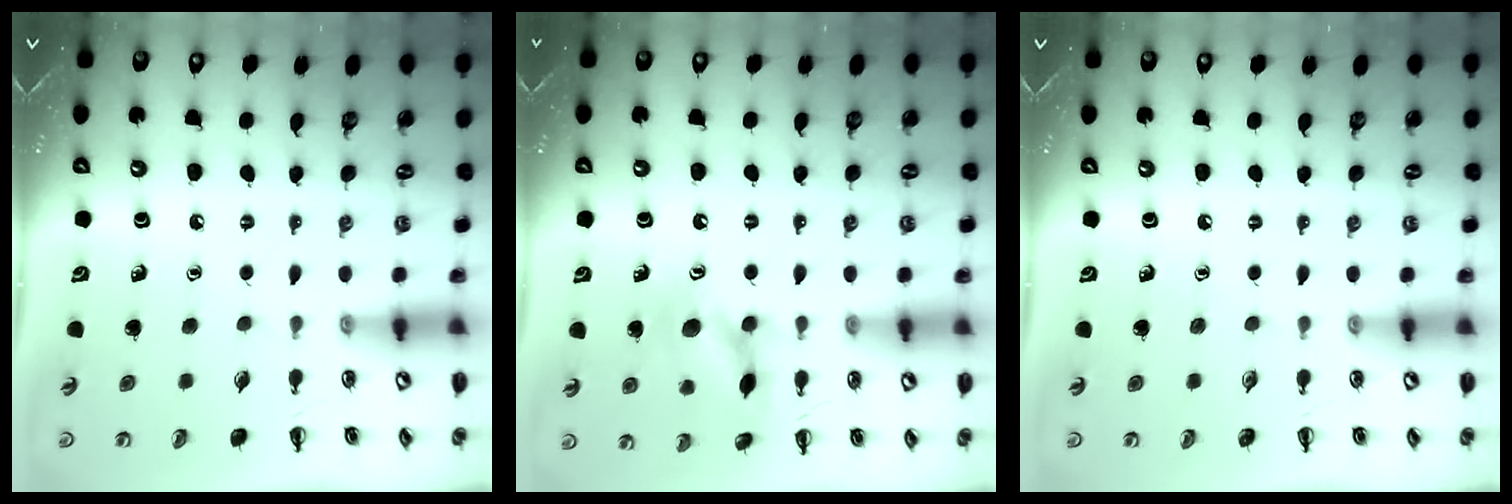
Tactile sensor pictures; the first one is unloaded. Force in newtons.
{"total": 12.5, "press": 12.5, "slide": 1.0}
{"total": 0.0}